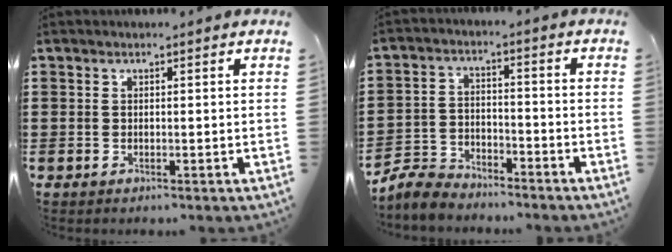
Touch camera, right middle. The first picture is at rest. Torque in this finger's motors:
{"motor_torque": [1.15, -0.54, 0.00, 0.01]}